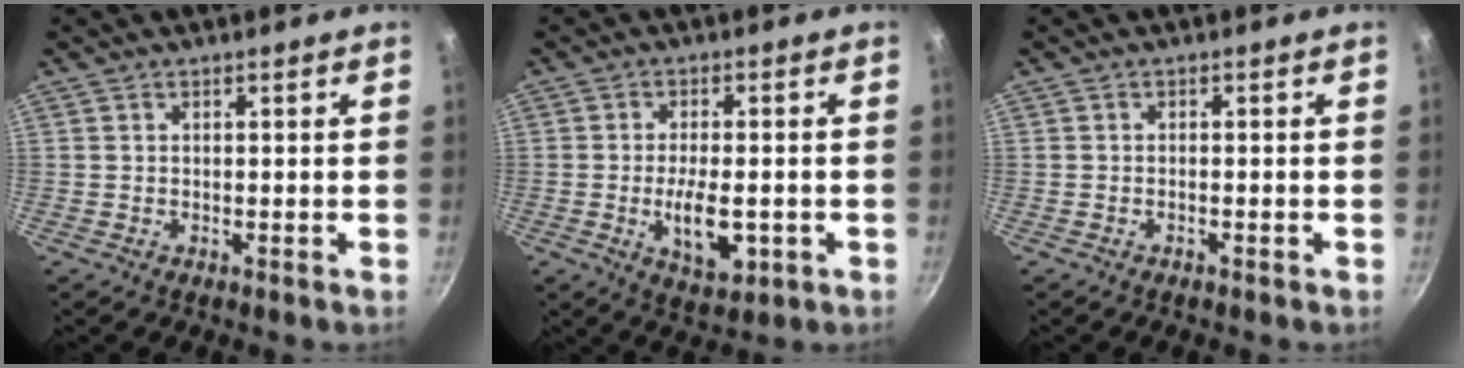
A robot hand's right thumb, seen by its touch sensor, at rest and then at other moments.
{"total": 8.3, "force": [-1.9, 3.9, 7.0], "torque": [-0.105, 0.001, -0.019]}
{"total": 0.5, "force": [-0.5, 0.2, 0.2], "torque": [-0.010, 0.005, -0.005]}